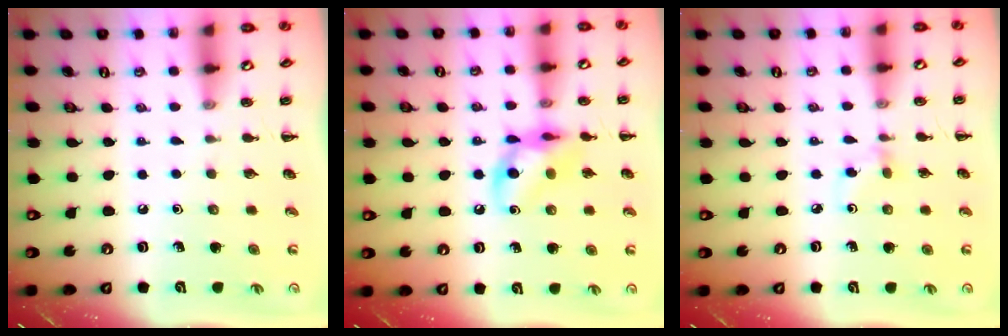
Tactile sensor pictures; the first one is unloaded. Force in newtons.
{"total": 12.3, "press": 12.2, "slide": 1.3}
{"total": 2.7, "press": 2.4, "slide": 1.1}